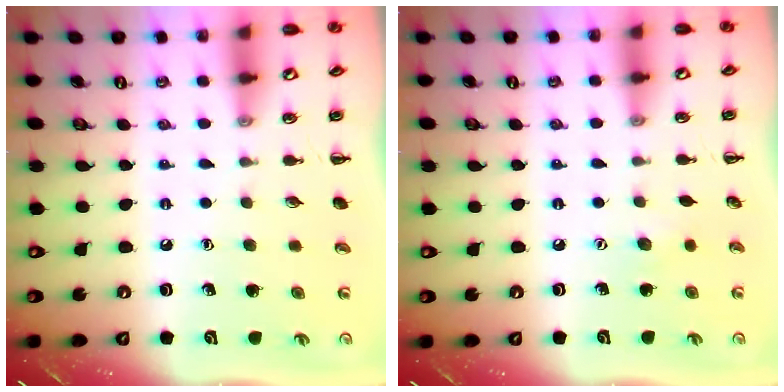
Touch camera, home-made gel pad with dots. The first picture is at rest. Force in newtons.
{"total": 3.1, "press": 3.0, "slide": 0.8}